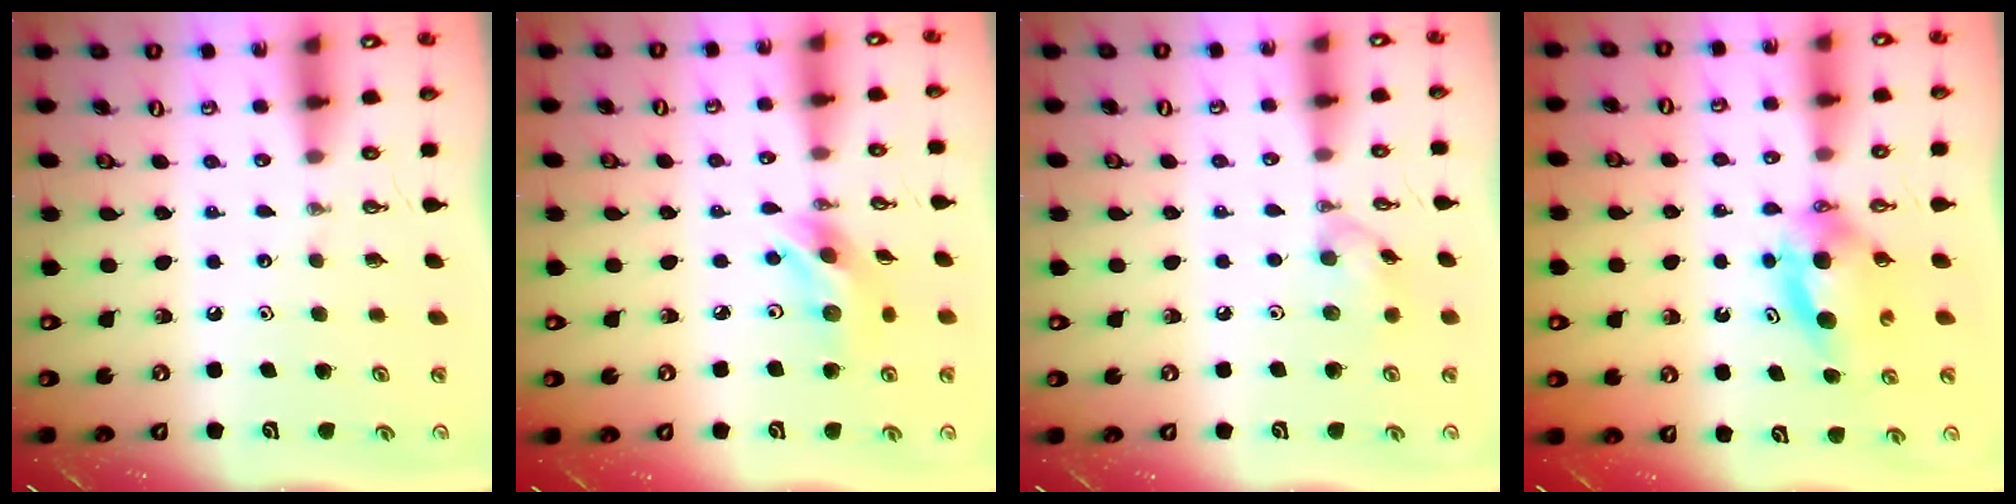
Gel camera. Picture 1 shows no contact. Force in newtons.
{"total": 11.0, "press": 11.0, "slide": 0.6}
{"total": 7.8, "press": 7.8, "slide": 0.8}
{"total": 5.8, "press": 5.7, "slide": 0.8}